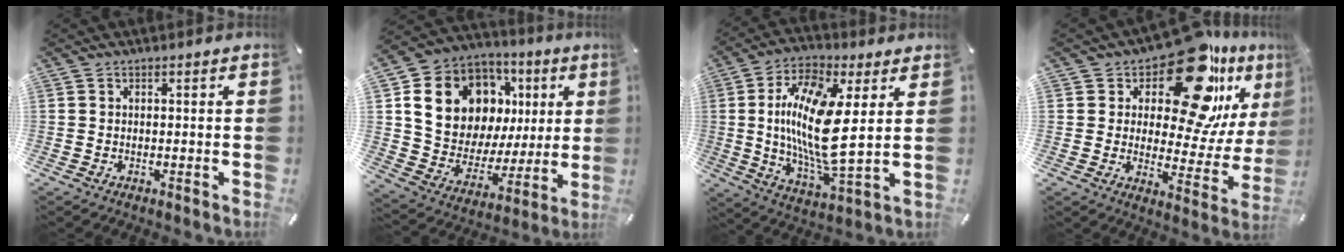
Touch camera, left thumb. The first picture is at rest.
{"total": 17.3, "force": [6.8, 13.5, 8.4], "torque": [-0.149, -0.039, 0.138]}
{"total": 17.3, "force": [2.7, 6.1, 16.0], "torque": [-0.339, -0.021, 0.038]}
{"total": 21.2, "force": [14.3, 8.4, 13.2], "torque": [-0.192, -0.112, 0.240]}